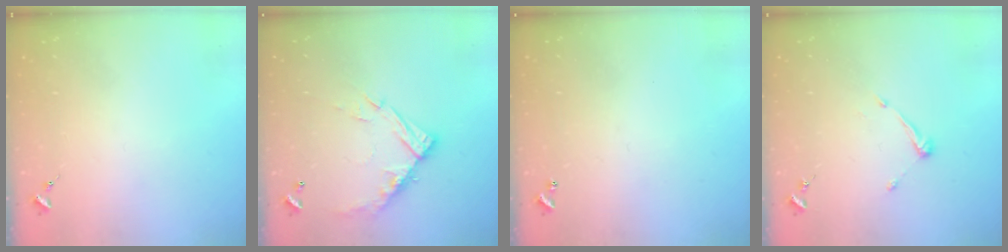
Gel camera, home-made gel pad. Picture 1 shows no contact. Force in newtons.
{"total": 13.3, "press": 13.2, "slide": 1.2}
{"total": 1.0, "press": 1.0, "slide": 0.2}
{"total": 6.6, "press": 6.6, "slide": 0.5}